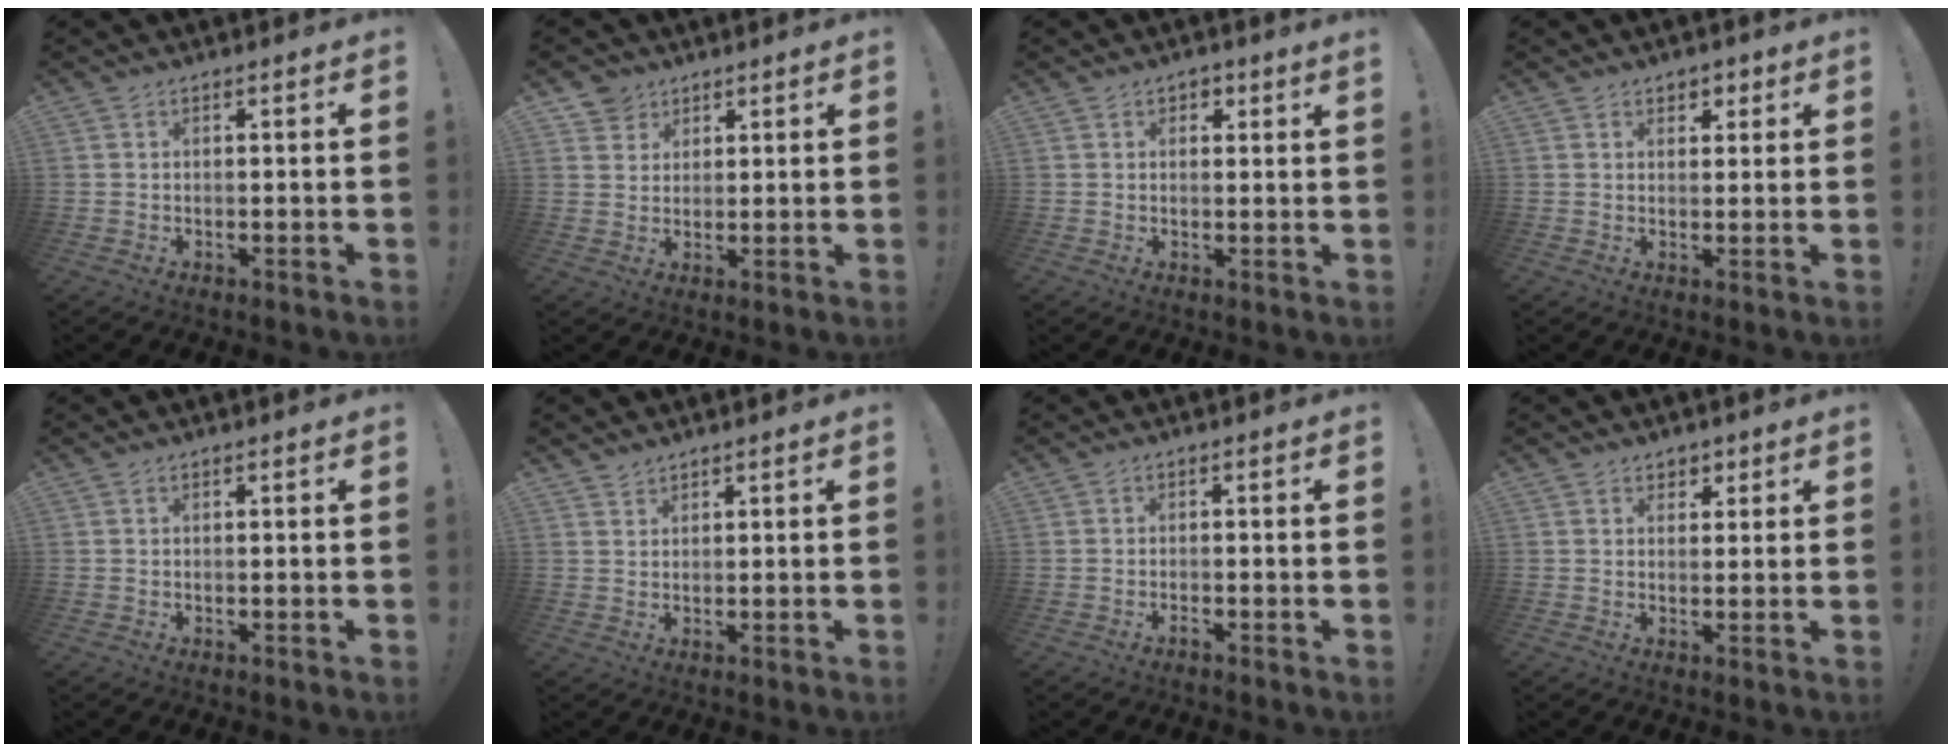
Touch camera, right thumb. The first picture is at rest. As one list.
[{"total": 4.7, "force": [3.2, 3.4, 0.2], "torque": [0.000, -0.022, 0.061]}, {"total": 1.7, "force": [1.2, 0.9, 0.8], "torque": [-0.002, -0.006, 0.018]}, {"total": 3.0, "force": [1.6, 2.3, 0.8], "torque": [0.007, -0.008, 0.024]}, {"total": 0.0}, {"total": 1.9, "force": [1.8, 0.5, 0.3], "torque": [0.009, -0.016, 0.030]}, {"total": 1.2, "force": [-1.1, -0.3, 0.5], "torque": [-0.009, -0.001, -0.019]}, {"total": 3.0, "force": [1.7, 2.4, 0.5], "torque": [0.006, -0.008, 0.029]}]